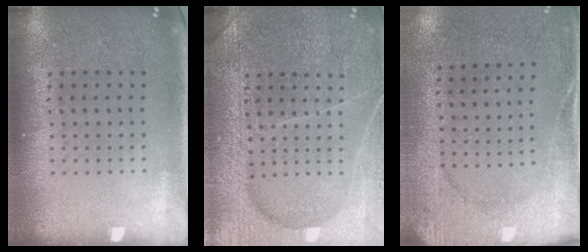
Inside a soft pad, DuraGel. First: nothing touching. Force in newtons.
{"total": 6.7, "press": 6.6, "slide": 0.9}
{"total": 2.7, "press": 2.2, "slide": 1.7}